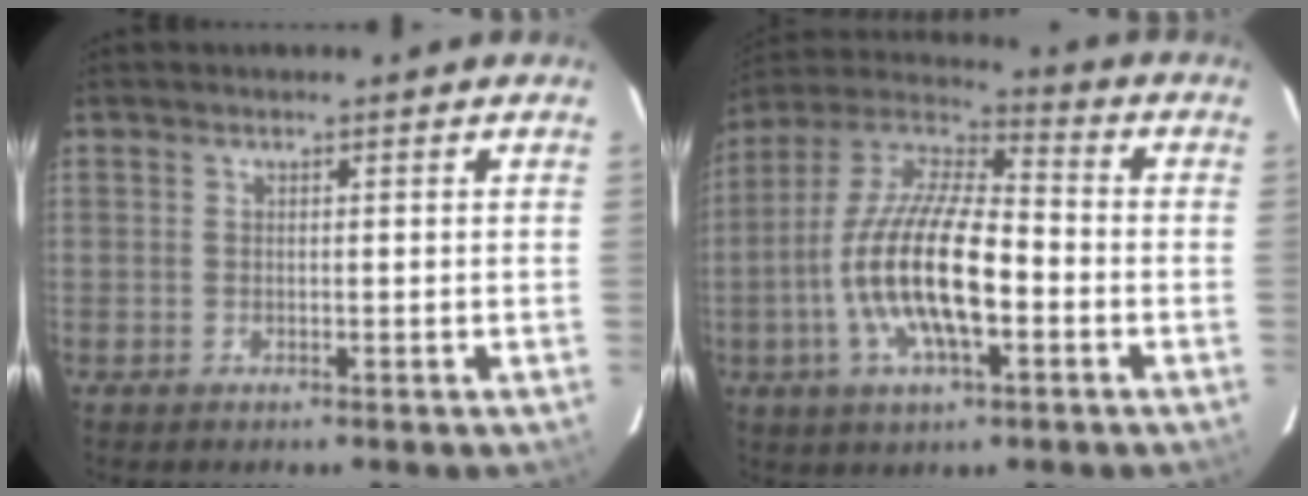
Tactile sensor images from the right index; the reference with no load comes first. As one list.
[{"total": 18.1, "force": [-4.5, 6.4, 16.3], "torque": [-0.325, -0.004, -0.091]}]